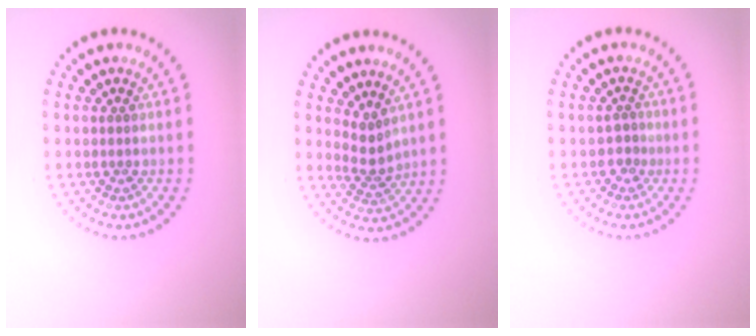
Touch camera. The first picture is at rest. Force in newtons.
{"total": 2.1, "press": 1.4, "slide": 1.5}
{"total": 1.1, "press": 0.8, "slide": 0.8}